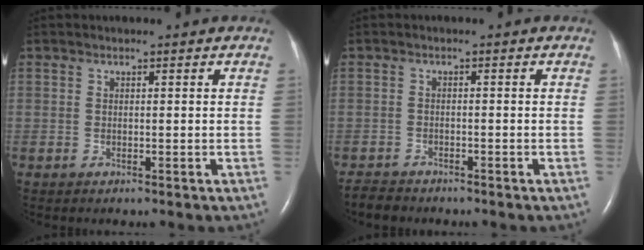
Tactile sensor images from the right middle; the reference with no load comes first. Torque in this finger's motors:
{"motor_torque": [0.10, -0.13, -0.05, -0.01]}